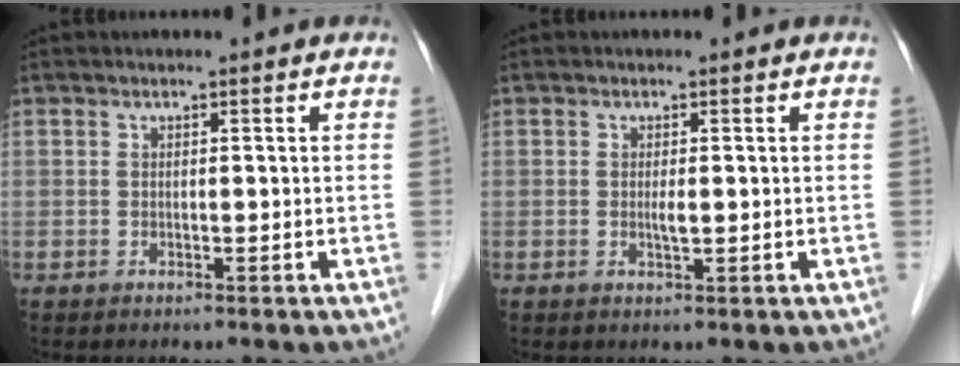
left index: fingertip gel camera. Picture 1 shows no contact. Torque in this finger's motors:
{"motor_torque": [0.27, 0.21, 0.05, 0.01]}